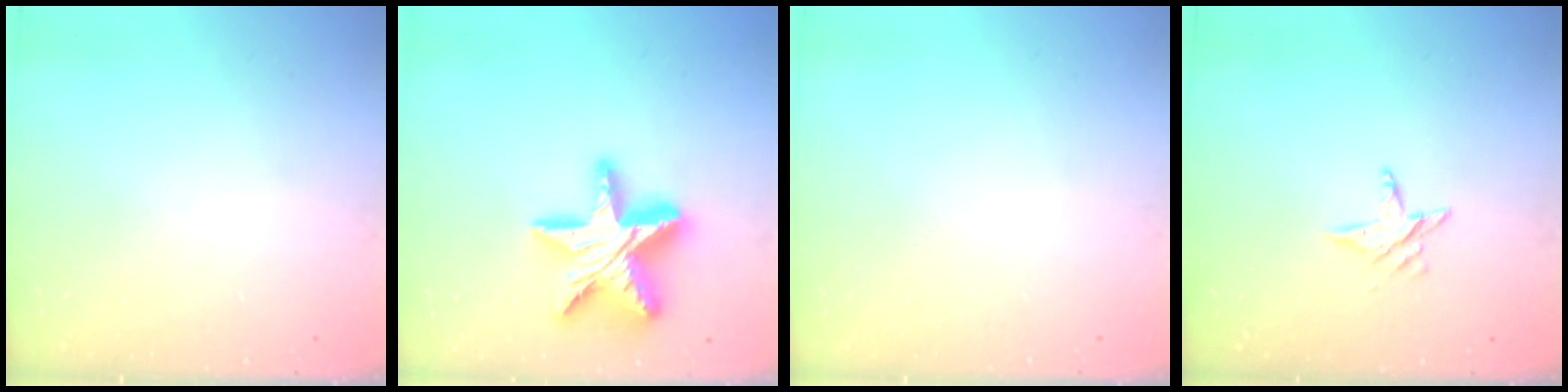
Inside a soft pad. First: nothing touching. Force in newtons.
{"total": 22.8, "press": 22.7, "slide": 2.0}
{"total": 0.0}
{"total": 4.4, "press": 4.3, "slide": 0.5}